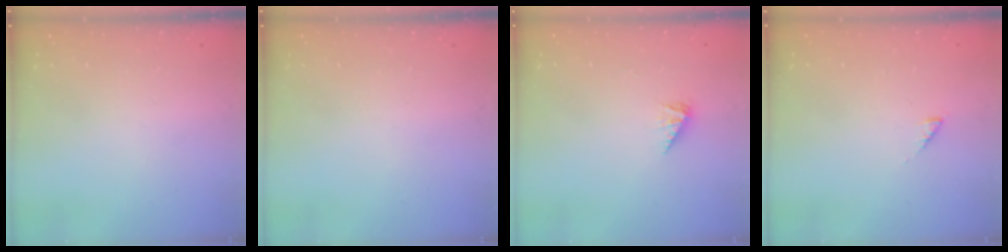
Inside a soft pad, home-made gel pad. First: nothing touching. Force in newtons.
{"total": 0.0}
{"total": 2.5, "press": 2.5, "slide": 0.4}
{"total": 1.1, "press": 1.0, "slide": 0.3}